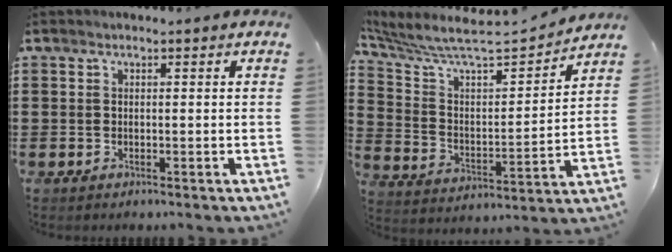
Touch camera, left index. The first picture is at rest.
{"total": 7.3, "force": [6.7, 0.8, 2.7], "torque": [-0.087, -0.058, 0.108]}